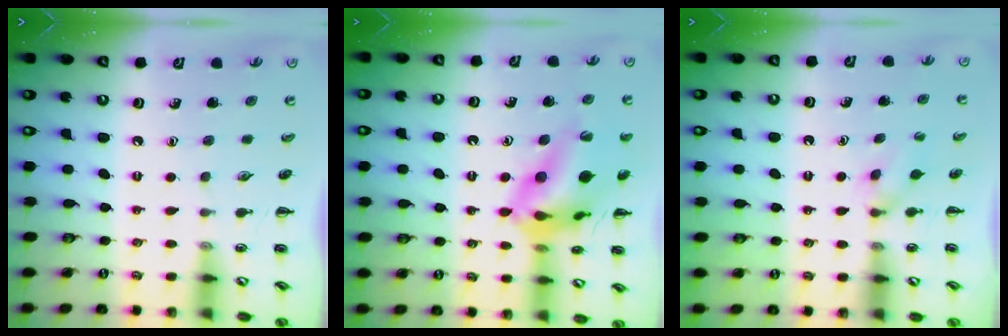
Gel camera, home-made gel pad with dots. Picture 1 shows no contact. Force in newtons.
{"total": 16.9, "press": 16.6, "slide": 3.3}
{"total": 2.8, "press": 2.5, "slide": 1.2}